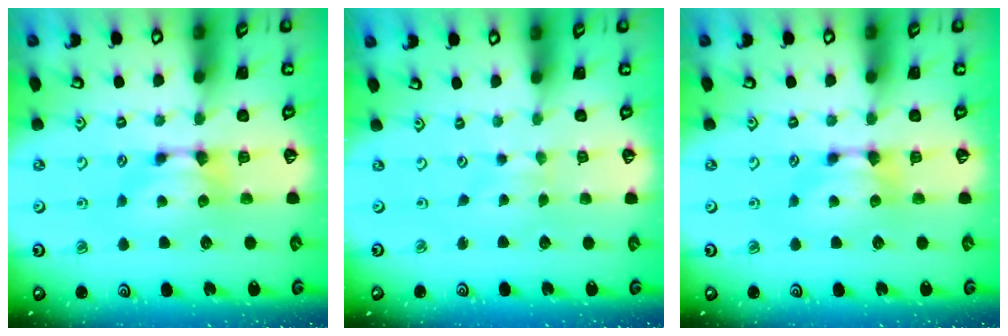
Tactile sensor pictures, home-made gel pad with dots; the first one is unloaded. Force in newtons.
{"total": 2.4, "press": 2.3, "slide": 0.4}
{"total": 0.0}